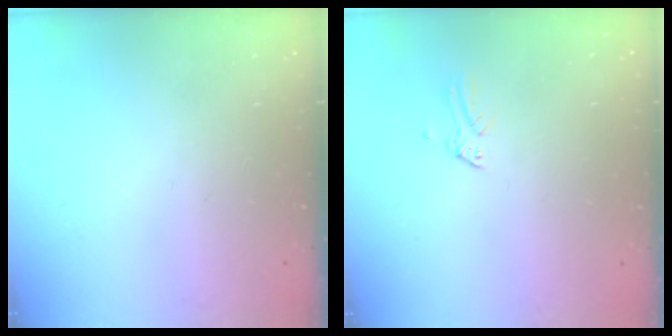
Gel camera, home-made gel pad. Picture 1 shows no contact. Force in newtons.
{"total": 0.0}